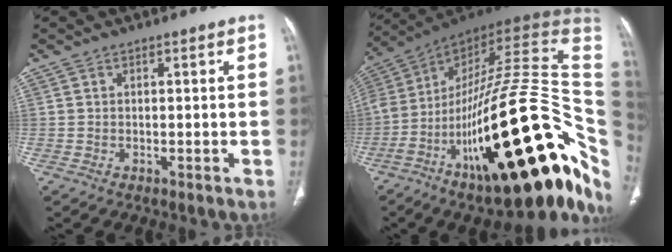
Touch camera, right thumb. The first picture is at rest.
{"total": 40.7, "force": [-11.4, 13.8, 36.6], "torque": [-0.469, 0.084, -0.179]}